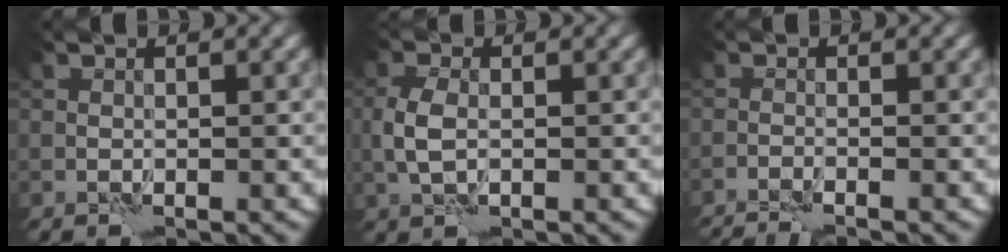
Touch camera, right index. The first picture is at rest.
{"total": 2.5, "force": [0.0, 1.4, 2.1], "torque": [-0.051, 0.001, -0.002]}
{"total": 3.0, "force": [-2.8, 0.1, 1.2], "torque": [-0.025, -0.004, -0.047]}